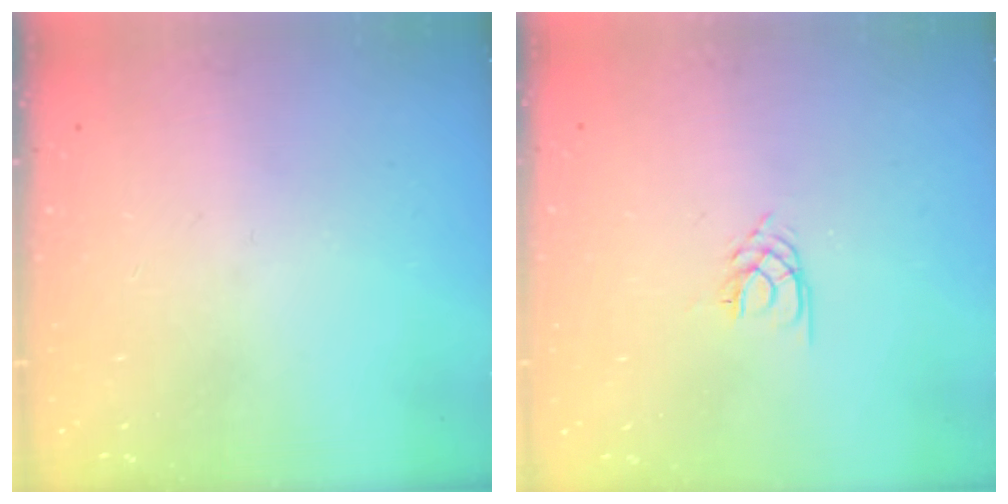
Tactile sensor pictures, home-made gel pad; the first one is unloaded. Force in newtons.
{"total": 2.1, "press": 2.0, "slide": 0.3}